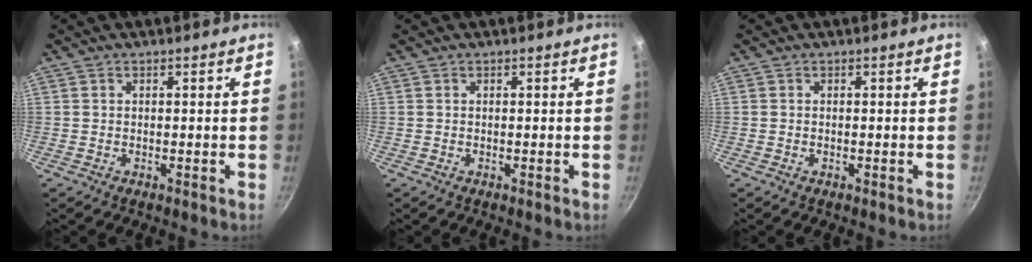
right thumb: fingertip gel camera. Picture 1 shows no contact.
{"total": 0.0}
{"total": 0.0}